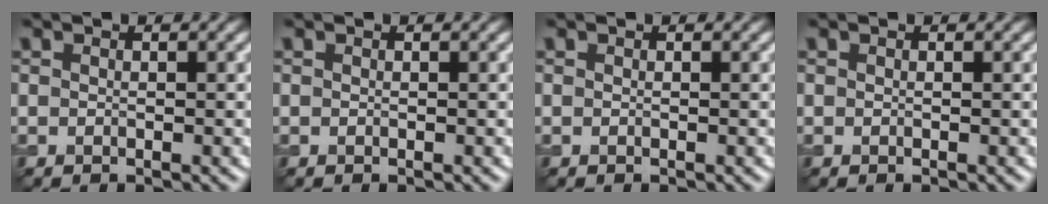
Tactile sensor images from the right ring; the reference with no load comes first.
{"total": 0.0}
{"total": 0.0}
{"total": 0.0}